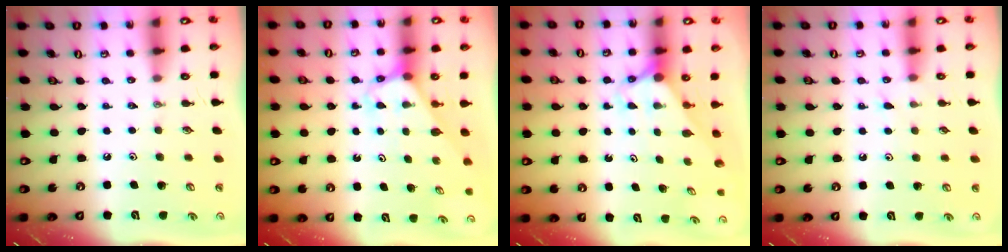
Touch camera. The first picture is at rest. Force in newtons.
{"total": 3.1, "press": 3.1, "slide": 0.2}
{"total": 2.9, "press": 2.9, "slide": 0.0}
{"total": 5.1, "press": 5.1, "slide": 0.5}